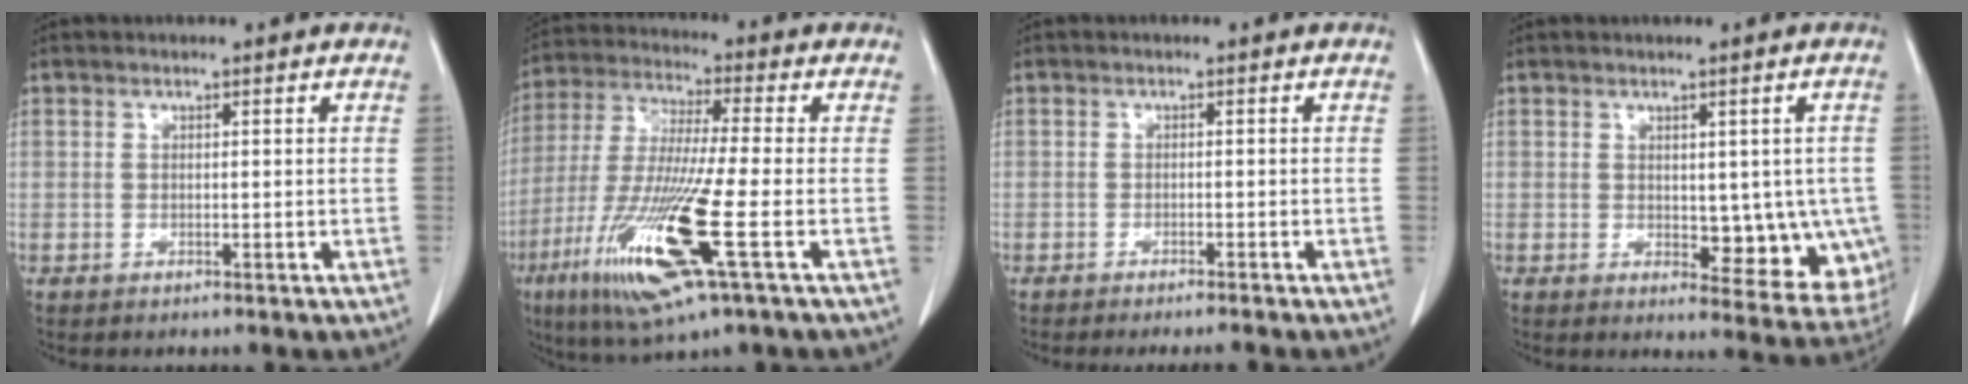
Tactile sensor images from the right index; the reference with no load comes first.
{"total": 16.5, "force": [-6.2, 0.5, 15.3], "torque": [-0.326, -0.036, -0.120]}
{"total": 3.9, "force": [-3.6, -0.2, 1.4], "torque": [-0.010, -0.008, -0.049]}
{"total": 8.9, "force": [-1.0, 4.9, 7.4], "torque": [-0.059, -0.004, 0.000]}